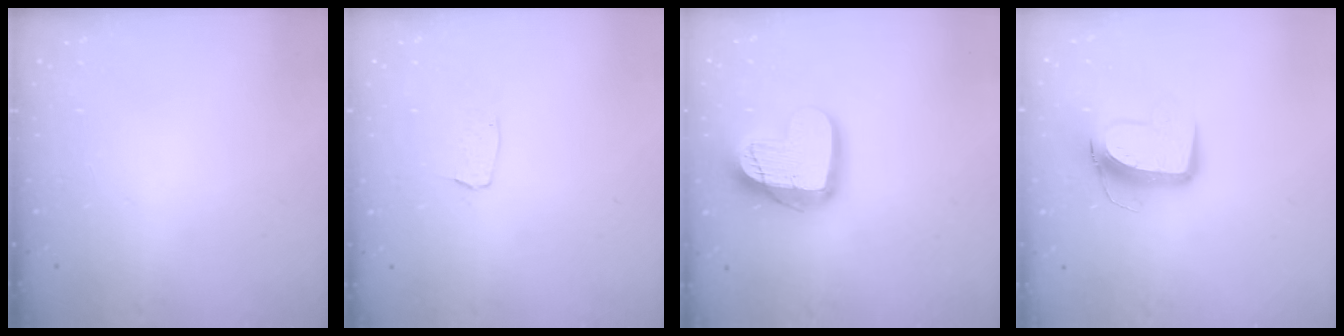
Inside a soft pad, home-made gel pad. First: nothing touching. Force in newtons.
{"total": 3.1, "press": 3.1, "slide": 0.2}
{"total": 17.4, "press": 17.4, "slide": 1.6}
{"total": 11.1, "press": 11.0, "slide": 1.0}